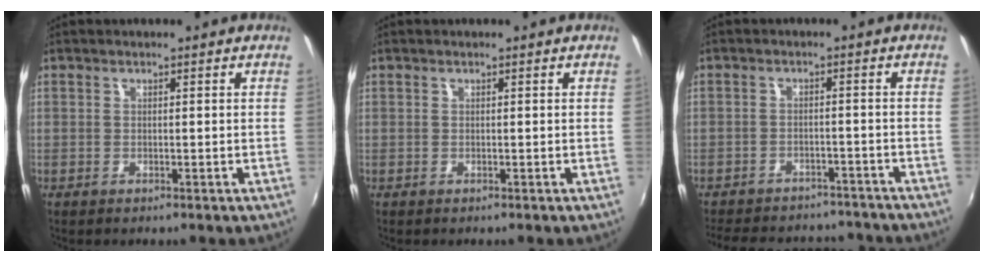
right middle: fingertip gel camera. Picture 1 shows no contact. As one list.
[{"total": 0.0}, {"total": 15.6, "force": [-13.2, 6.6, 5.0], "torque": [-0.121, 0.033, -0.169]}]